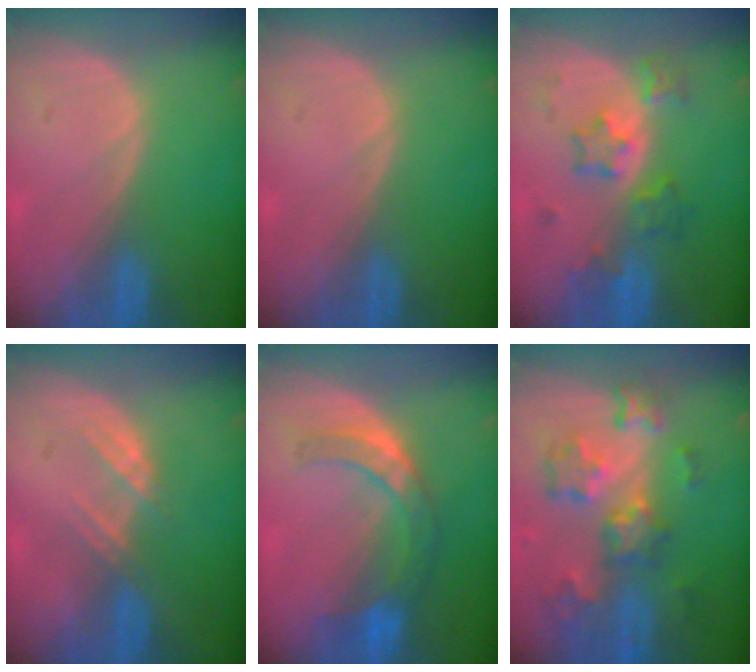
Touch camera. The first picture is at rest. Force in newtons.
{"total": 0.0}
{"total": 6.1, "press": 5.8, "slide": 1.7}
{"total": 3.0, "press": 2.9, "slide": 0.7}
{"total": 7.6, "press": 6.7, "slide": 3.6}
{"total": 9.2, "press": 8.1, "slide": 4.5}